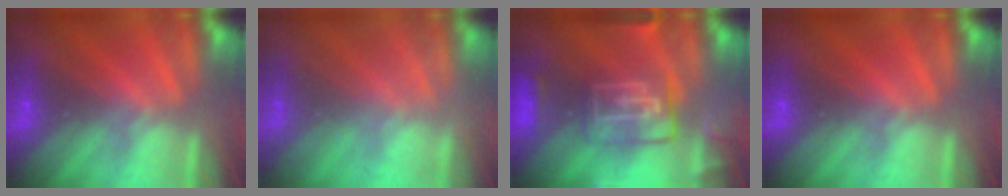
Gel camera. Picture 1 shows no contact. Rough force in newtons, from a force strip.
{"total": 2.7}
{"total": 9.2}
{"total": 0.0}